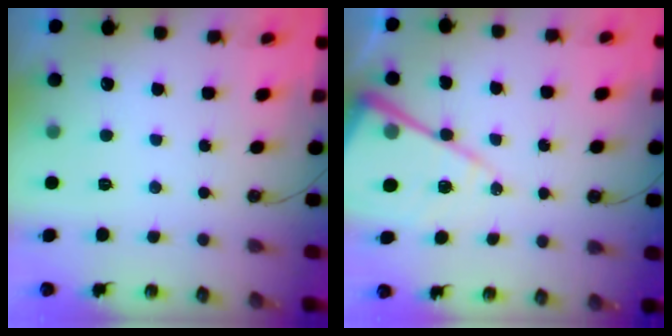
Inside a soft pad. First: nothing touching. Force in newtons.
{"total": 15.5, "press": 15.4, "slide": 1.5}